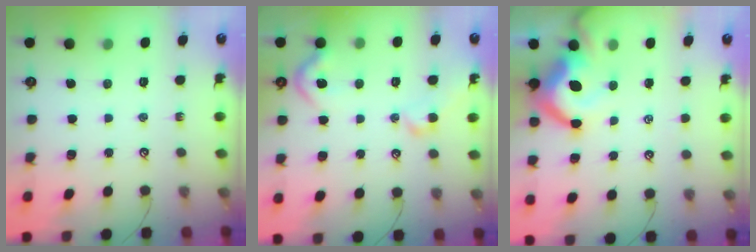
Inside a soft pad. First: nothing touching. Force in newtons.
{"total": 6.6, "press": 6.5, "slide": 1.2}
{"total": 9.9, "press": 9.7, "slide": 1.6}